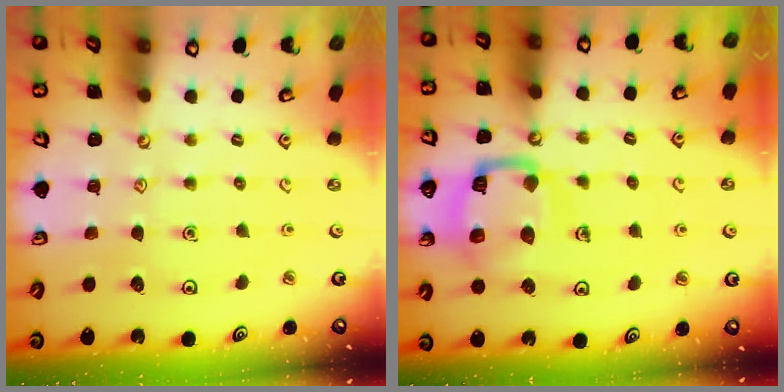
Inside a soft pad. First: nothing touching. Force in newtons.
{"total": 14.7, "press": 14.6, "slide": 1.6}